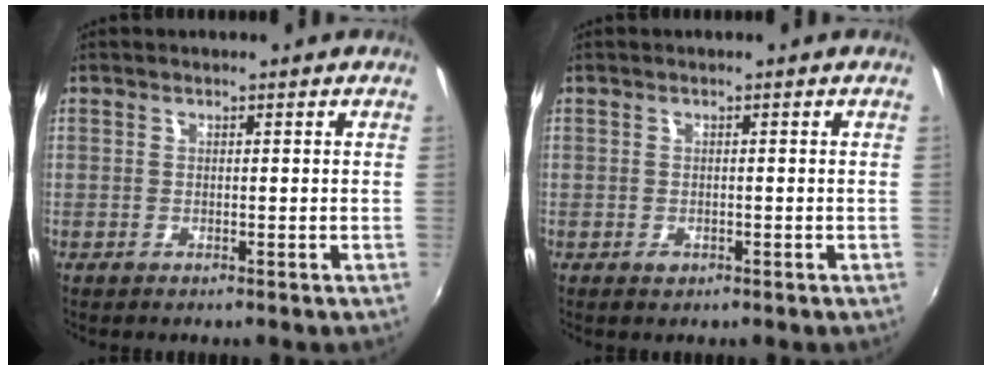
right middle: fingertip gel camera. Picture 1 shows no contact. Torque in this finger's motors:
{"motor_torque": [0.37, -0.20, 0.13, 0.02]}